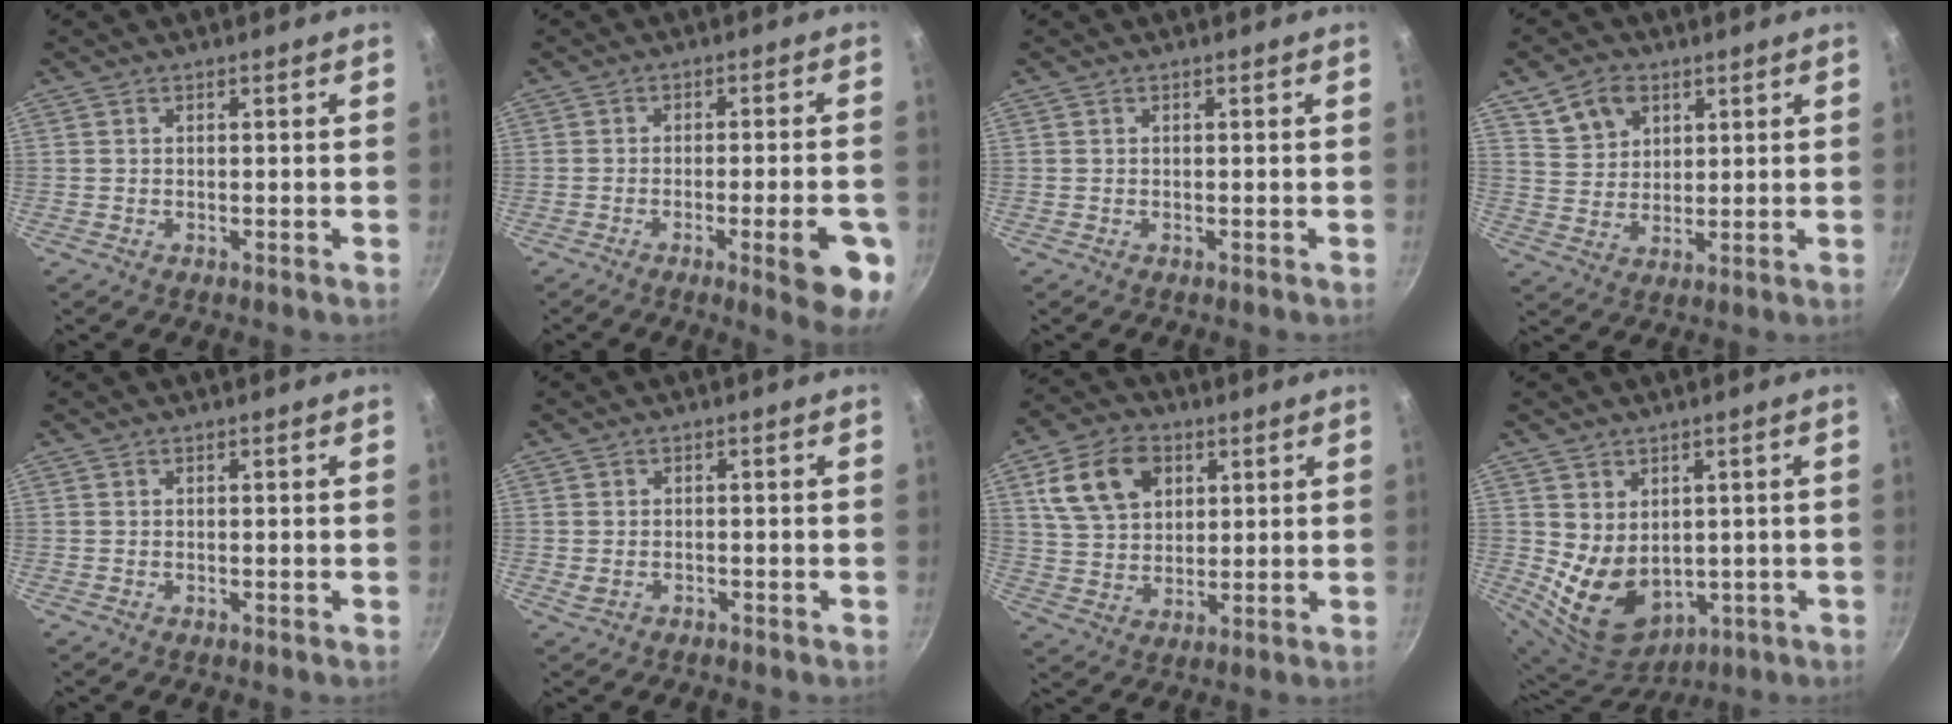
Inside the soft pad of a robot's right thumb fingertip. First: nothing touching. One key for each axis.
{"total": 10.8, "fx": -4.0, "fy": 2.5, "fz": 9.7, "tx": -0.103, "ty": 0.015, "tz": -0.050}
{"total": 0.0}
{"total": 7.4, "fx": 3.9, "fy": 5.4, "fz": 3.1, "tx": -0.038, "ty": -0.009, "tz": 0.078}
{"total": 0.0}
{"total": 1.6, "fx": -0.6, "fy": 1.1, "fz": 0.9, "tx": -0.017, "ty": 0.006, "tz": -0.009}
{"total": 13.0, "fx": 4.9, "fy": 9.3, "fz": 7.6, "tx": -0.120, "ty": 0.000, "tz": 0.089}
{"total": 11.3, "fx": 0.6, "fy": 8.9, "fz": 7.0, "tx": -0.102, "ty": -0.023, "tz": 0.043}